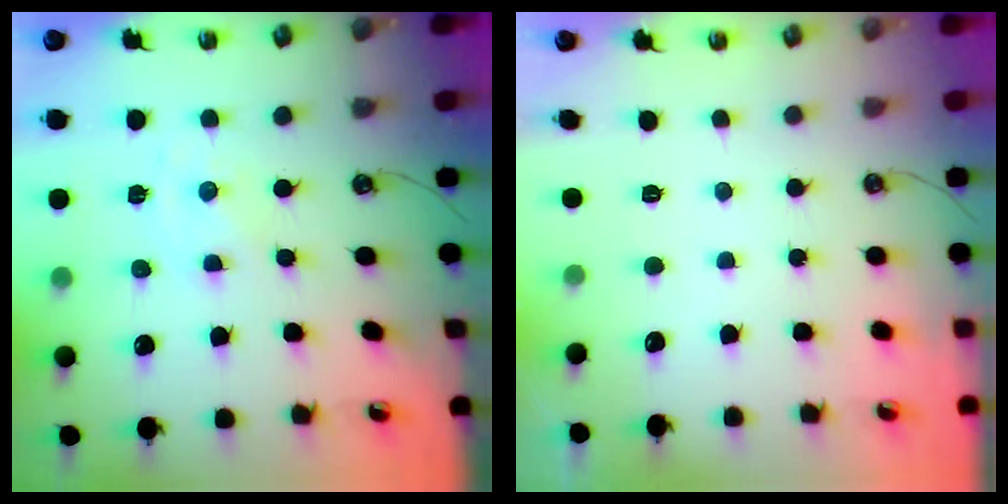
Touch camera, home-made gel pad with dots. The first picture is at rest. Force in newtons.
{"total": 0.0}